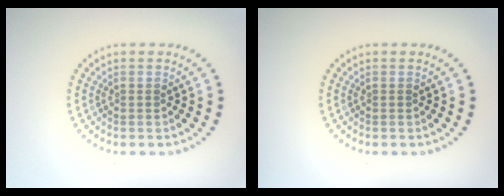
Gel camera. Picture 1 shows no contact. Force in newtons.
{"total": 0.0}